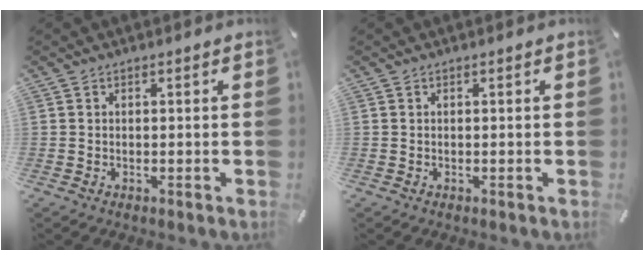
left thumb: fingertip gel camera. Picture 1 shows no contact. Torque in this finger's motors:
{"motor_torque": [-0.02, 0.02, 0.00, 0.00, 0.00]}